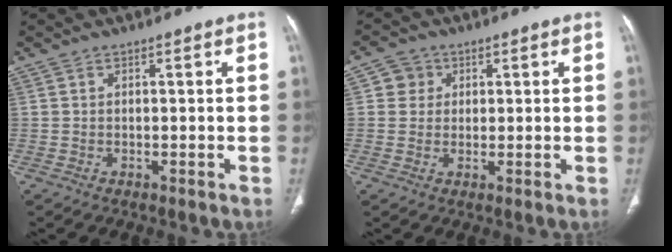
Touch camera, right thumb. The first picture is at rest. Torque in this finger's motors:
{"motor_torque": [0.95, 0.81, 0.34, -0.74, 0.05]}